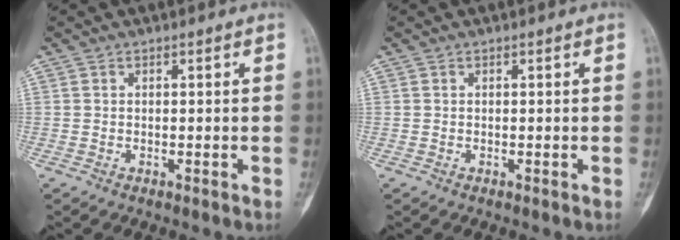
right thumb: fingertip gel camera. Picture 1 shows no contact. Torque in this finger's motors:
{"motor_torque": [-0.01, 0.00, 0.09, -0.06, 0.04]}